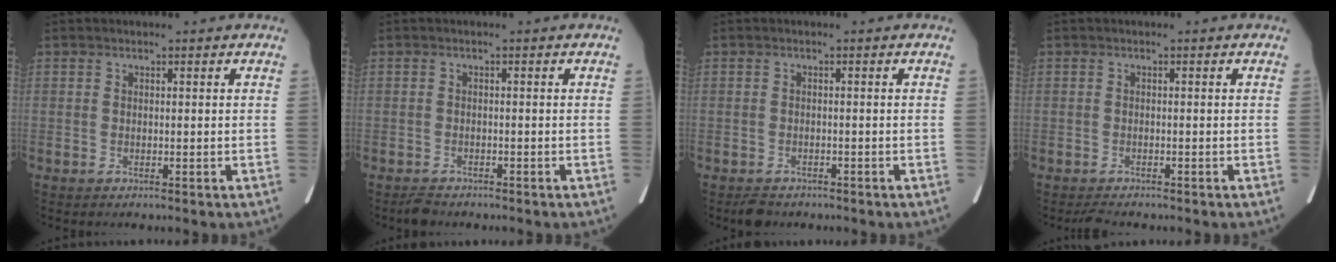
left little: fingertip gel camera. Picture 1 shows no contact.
{"total": 1.8, "force": [-1.6, 0.7, 0.4], "torque": [-0.018, -0.004, -0.022]}
{"total": 2.5, "force": [-2.0, 1.3, 0.6], "torque": [-0.017, -0.002, -0.027]}
{"total": 1.7, "force": [-1.5, 0.4, 0.6], "torque": [-0.018, -0.006, -0.019]}